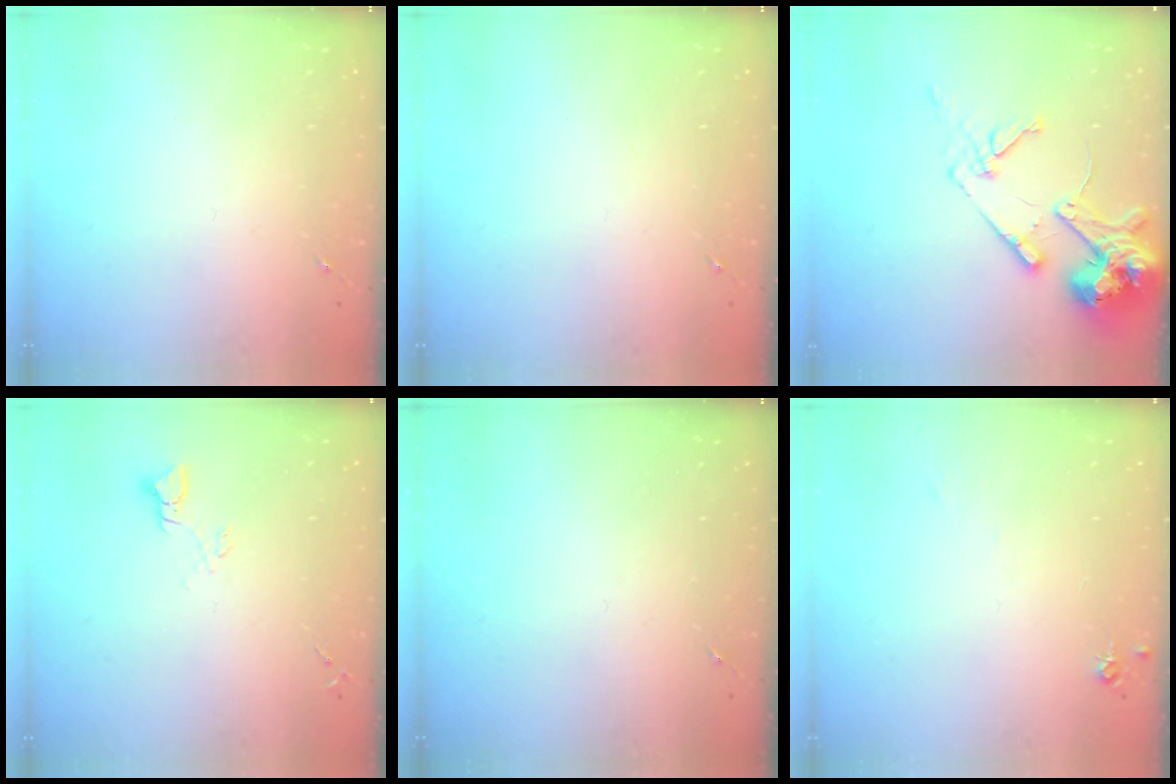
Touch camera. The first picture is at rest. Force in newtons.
{"total": 0.0}
{"total": 16.6, "press": 16.5, "slide": 2.3}
{"total": 3.5, "press": 3.4, "slide": 0.3}
{"total": 0.0}
{"total": 4.7, "press": 4.7, "slide": 0.7}